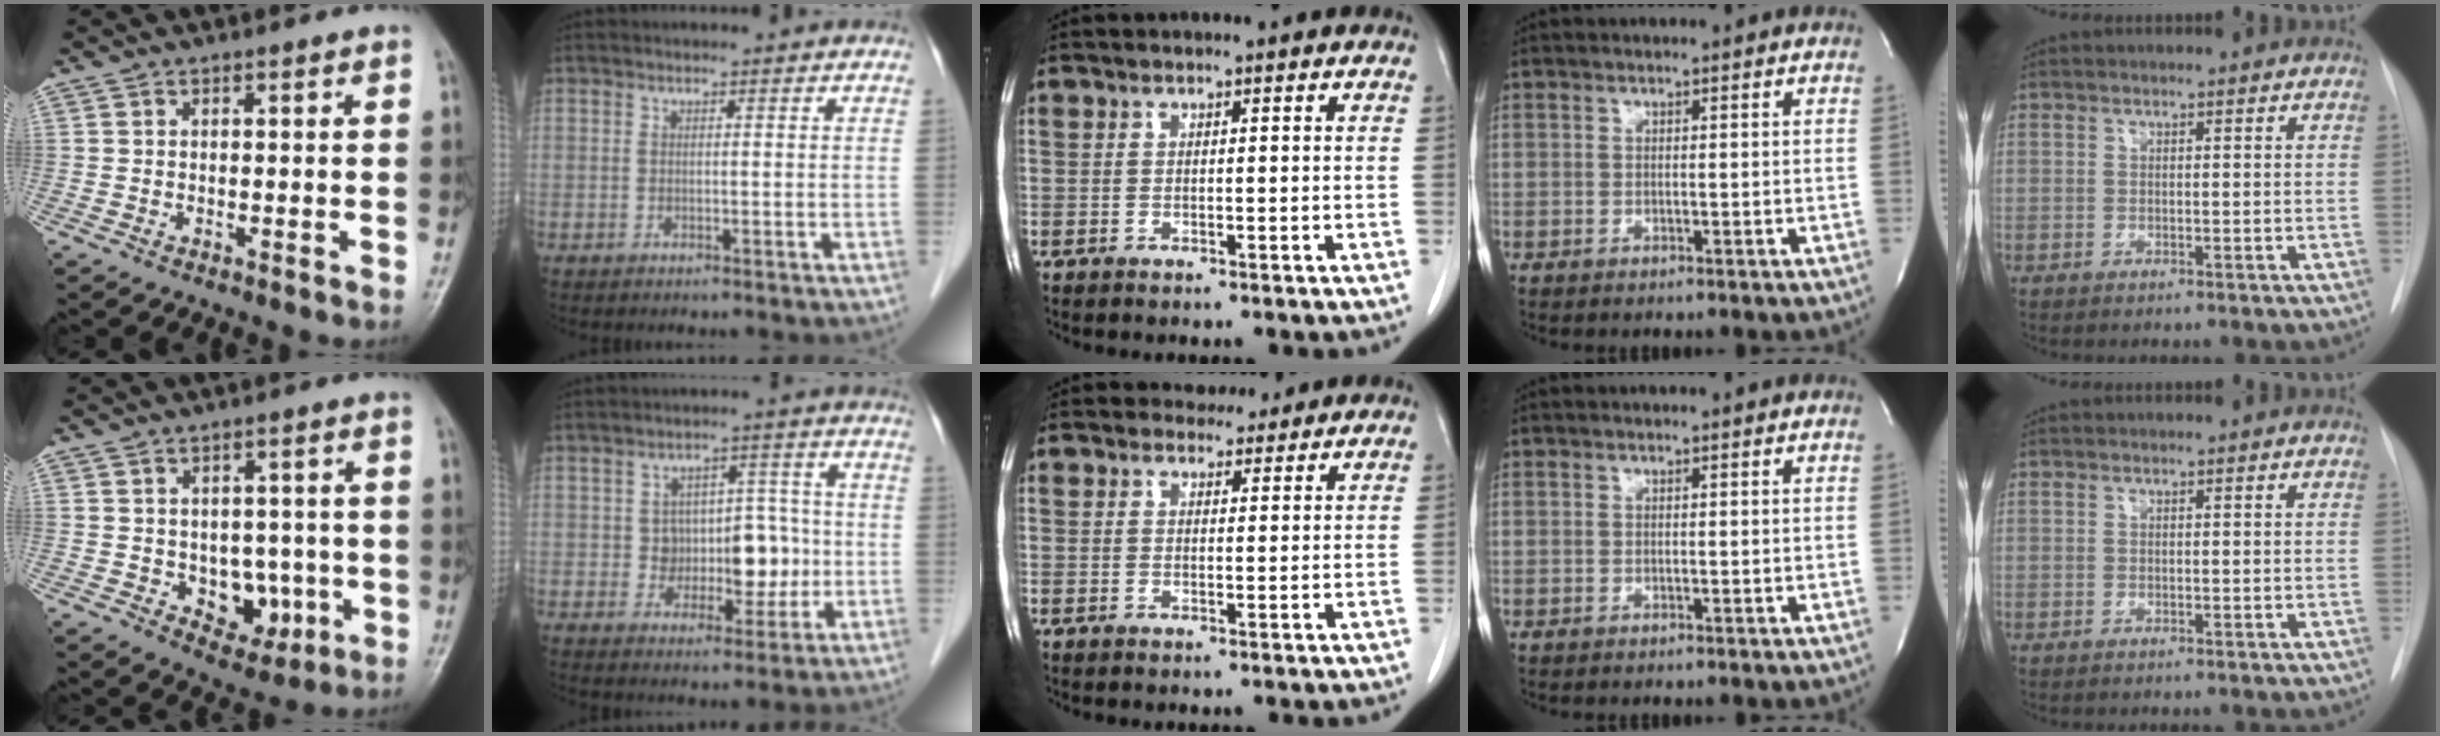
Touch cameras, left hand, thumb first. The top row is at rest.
{"thumb": {"total": 8.3, "force": [-1.7, 6.0, 5.4], "torque": [-0.029, 0.006, -0.010]}, "index": {"total": 7.4, "force": [-0.8, 5.1, 5.3], "torque": [-0.069, 0.029, -0.003]}, "middle": {"total": 2.5, "force": [2.3, 0.9, 0.0], "torque": [0.000, 0.003, 0.035]}}